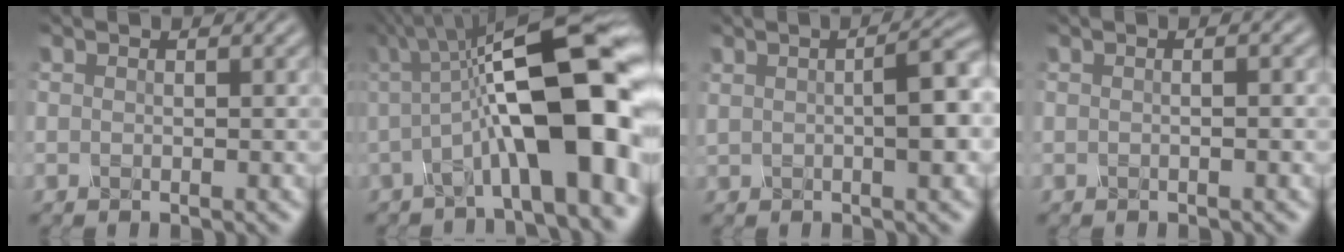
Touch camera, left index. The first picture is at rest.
{"total": 13.7, "force": [-0.3, 3.6, 13.2], "torque": [-0.195, 0.025, -0.011]}
{"total": 4.1, "force": [0.4, 1.0, 3.9], "torque": [-0.061, 0.014, 0.005]}
{"total": 1.1, "force": [0.0, 0.3, 1.1], "torque": [-0.014, -0.001, -0.004]}